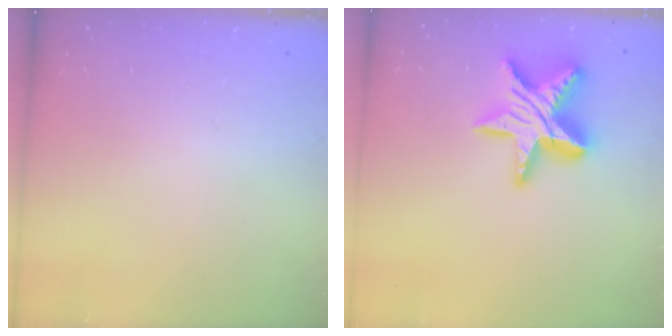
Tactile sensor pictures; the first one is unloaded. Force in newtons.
{"total": 17.3, "press": 17.2, "slide": 1.5}